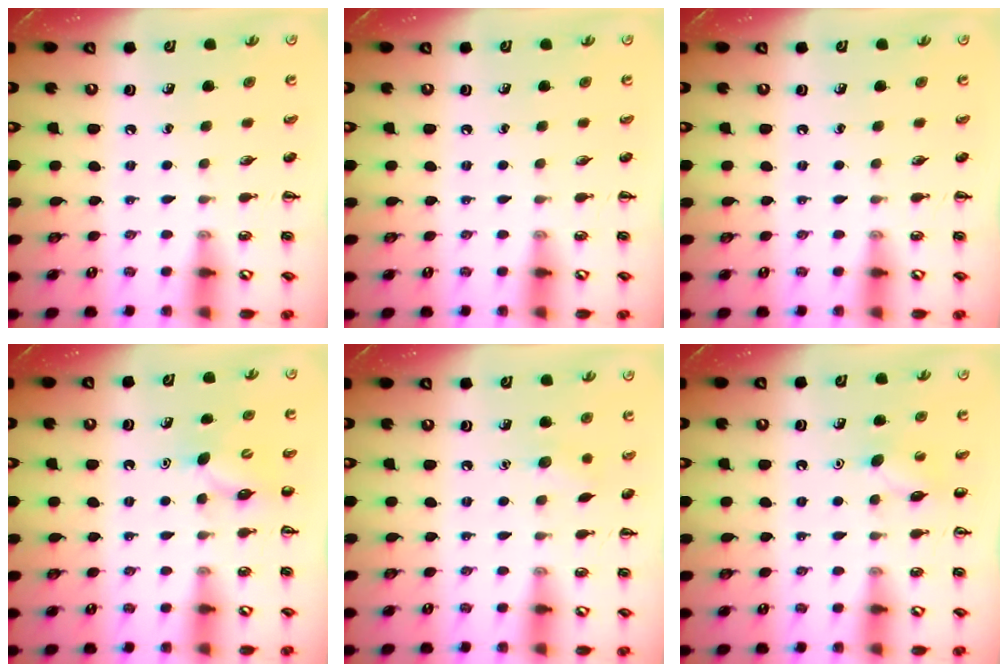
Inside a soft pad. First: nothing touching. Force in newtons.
{"total": 0.0}
{"total": 0.0}
{"total": 4.1, "press": 3.9, "slide": 1.2}
{"total": 5.4, "press": 5.2, "slide": 1.4}
{"total": 5.5, "press": 5.3, "slide": 1.4}